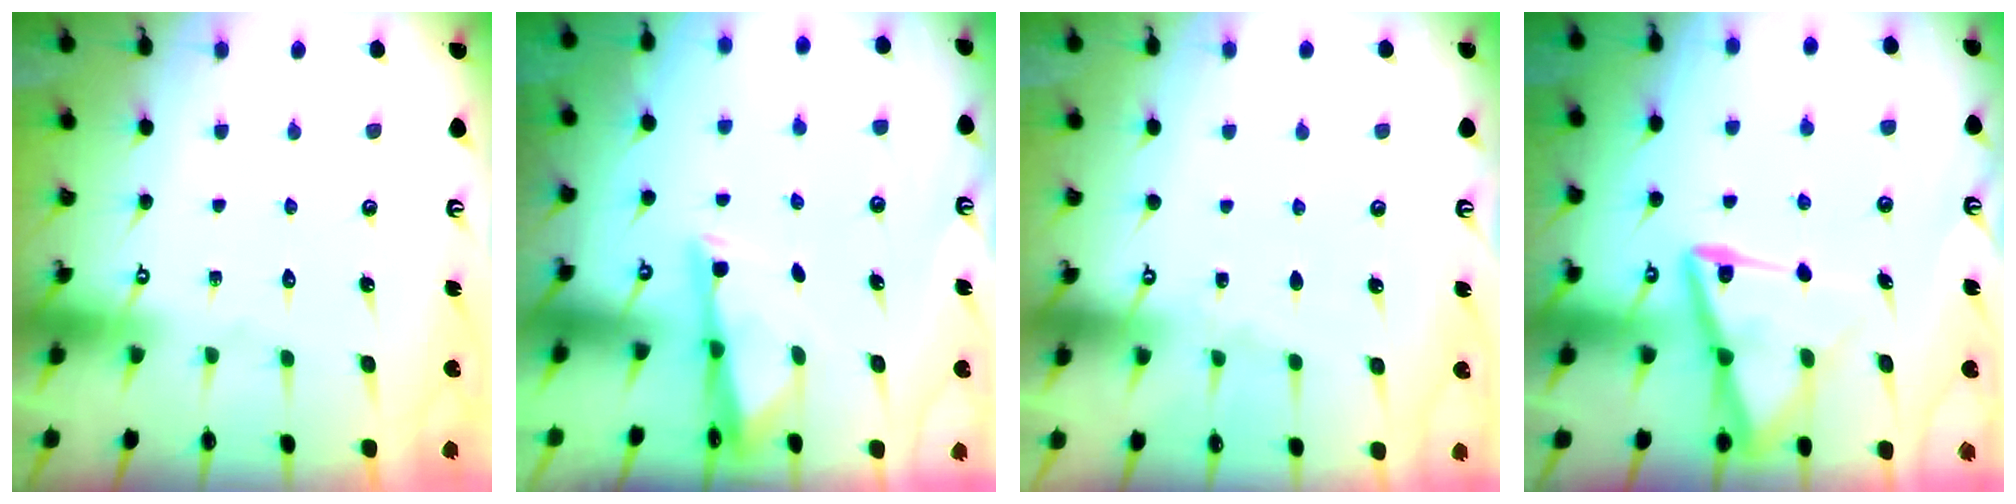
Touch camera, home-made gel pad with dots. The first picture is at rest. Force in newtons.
{"total": 3.3, "press": 3.3, "slide": 0.3}
{"total": 2.6, "press": 2.6, "slide": 0.4}
{"total": 11.6, "press": 11.5, "slide": 1.3}